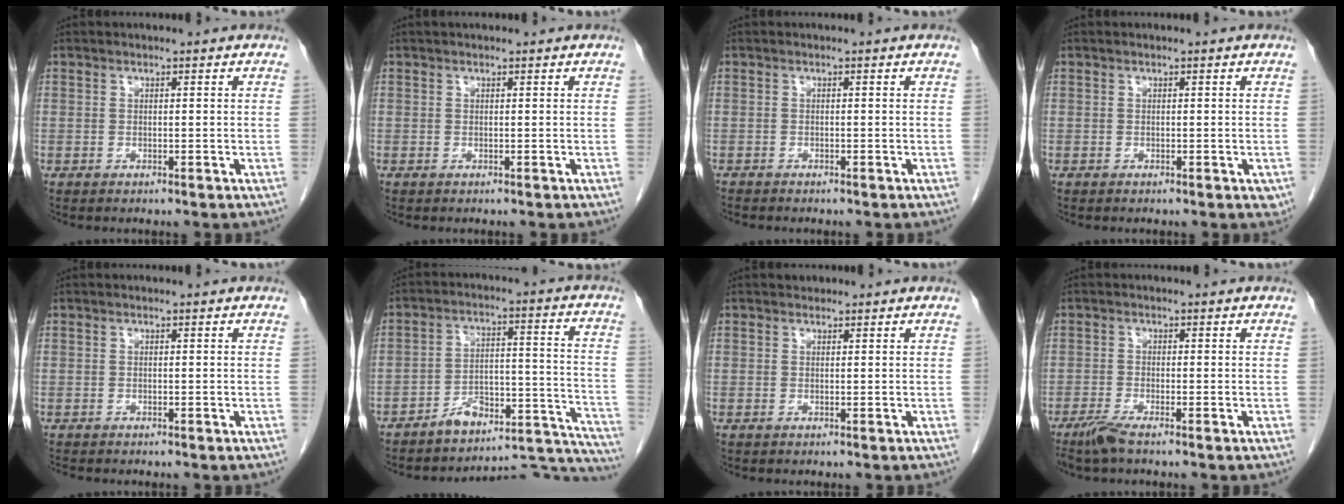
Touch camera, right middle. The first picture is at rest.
{"total": 1.1, "force": [0.7, 0.5, 0.7], "torque": [-0.013, 0.013, 0.009]}
{"total": 1.4, "force": [-1.3, 0.2, 0.5], "torque": [-0.012, -0.003, -0.020]}
{"total": 0.9, "force": [-0.3, 0.4, 0.7], "torque": [-0.003, -0.003, 0.000]}
{"total": 1.1, "force": [-1.0, 0.3, 0.3], "torque": [-0.011, -0.003, -0.014]}
{"total": 18.5, "force": [-17.5, 4.2, 4.1], "torque": [-0.009, 0.070, -0.236]}
{"total": 0.7, "force": [0.5, 0.5, 0.2], "torque": [-0.006, 0.006, 0.006]}
{"total": 2.9, "force": [-2.2, -0.1, 1.9], "torque": [-0.044, -0.008, -0.049]}